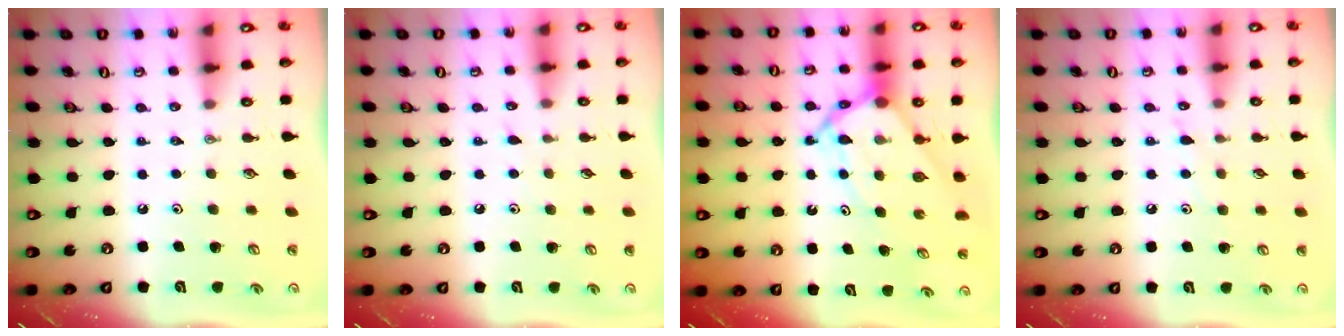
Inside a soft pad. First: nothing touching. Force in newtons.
{"total": 2.7, "press": 2.7, "slide": 0.3}
{"total": 9.5, "press": 9.5, "slide": 0.8}
{"total": 5.6, "press": 5.6, "slide": 0.6}